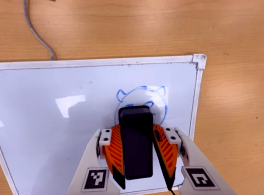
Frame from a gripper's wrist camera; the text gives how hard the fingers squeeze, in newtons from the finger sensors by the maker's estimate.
{"total": 16.3, "left": 18.1, "right": 14.6}